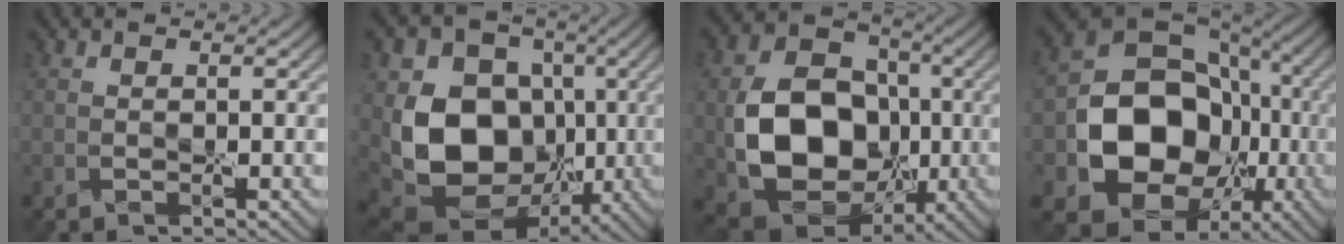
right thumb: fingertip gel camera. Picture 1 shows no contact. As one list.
[{"total": 11.4, "force": [-0.3, 9.6, 6.2], "torque": [-0.125, -0.020, -0.011]}, {"total": 11.9, "force": [-1.4, 9.7, 6.8], "torque": [-0.124, -0.001, -0.031]}, {"total": 13.7, "force": [-2.6, 11.4, 7.2], "torque": [-0.120, -0.024, -0.044]}]